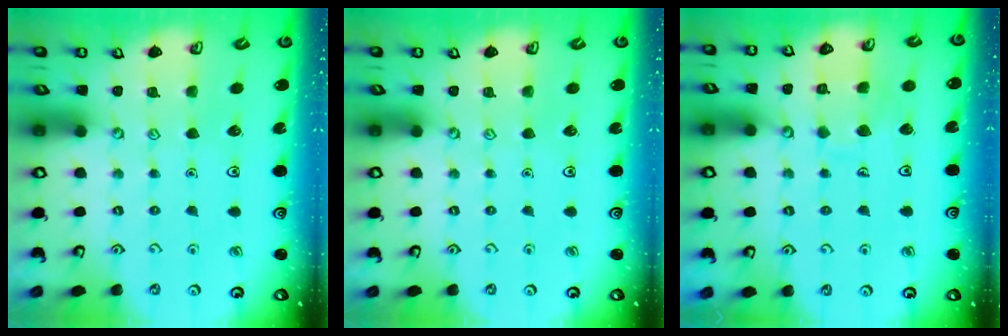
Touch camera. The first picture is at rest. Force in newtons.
{"total": 0.0}
{"total": 7.7, "press": 7.7, "slide": 0.8}